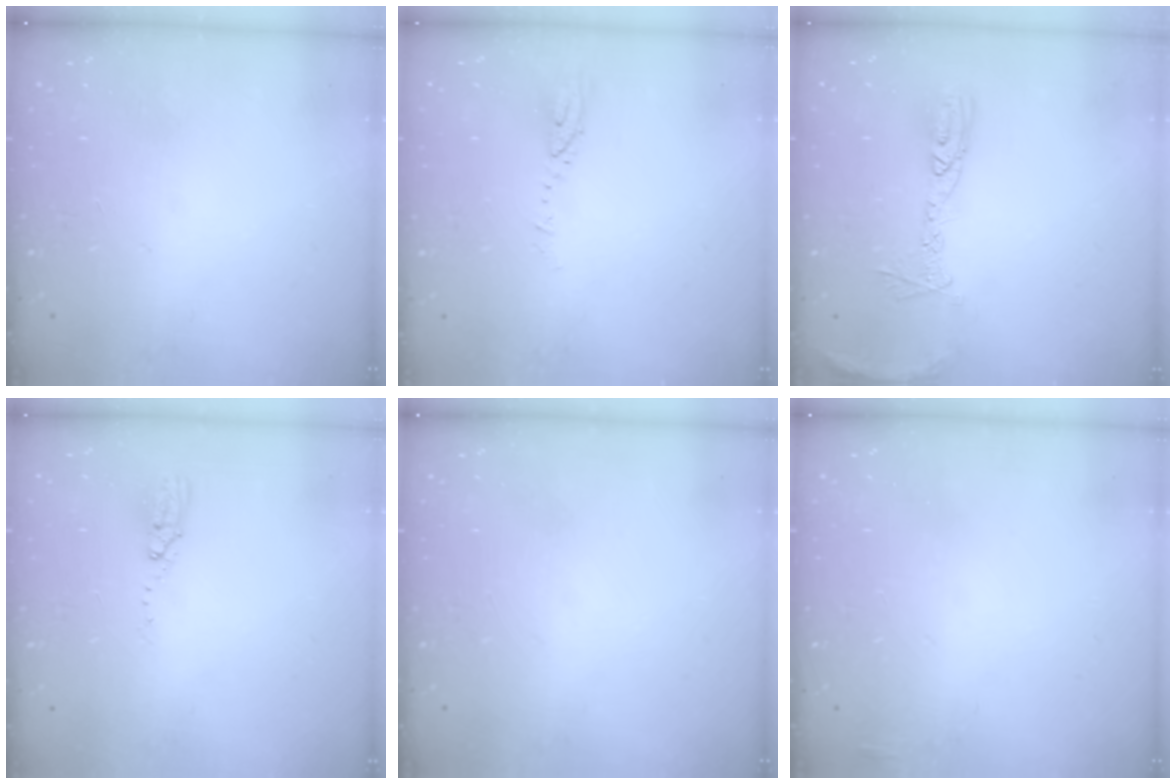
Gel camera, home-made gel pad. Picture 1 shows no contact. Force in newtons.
{"total": 2.9, "press": 2.9, "slide": 0.3}
{"total": 10.6, "press": 10.6, "slide": 1.0}
{"total": 3.8, "press": 3.8, "slide": 0.2}
{"total": 0.0}
{"total": 2.2, "press": 2.1, "slide": 0.7}